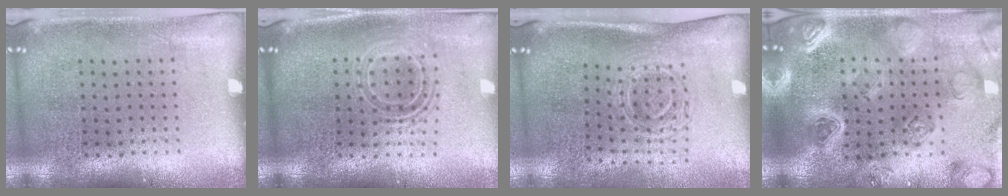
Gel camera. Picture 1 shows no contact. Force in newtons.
{"total": 1.7, "press": 1.3, "slide": 1.0}
{"total": 1.7, "press": 1.3, "slide": 1.1}
{"total": 2.7, "press": 2.6, "slide": 0.4}